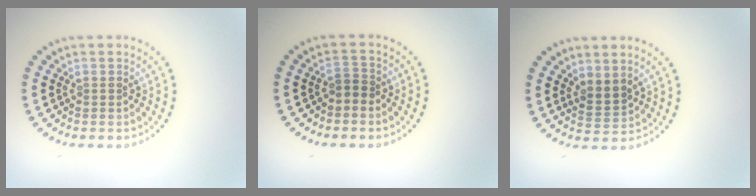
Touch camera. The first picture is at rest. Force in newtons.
{"total": 1.3, "press": 1.0, "slide": 0.8}
{"total": 2.0, "press": 1.6, "slide": 1.2}